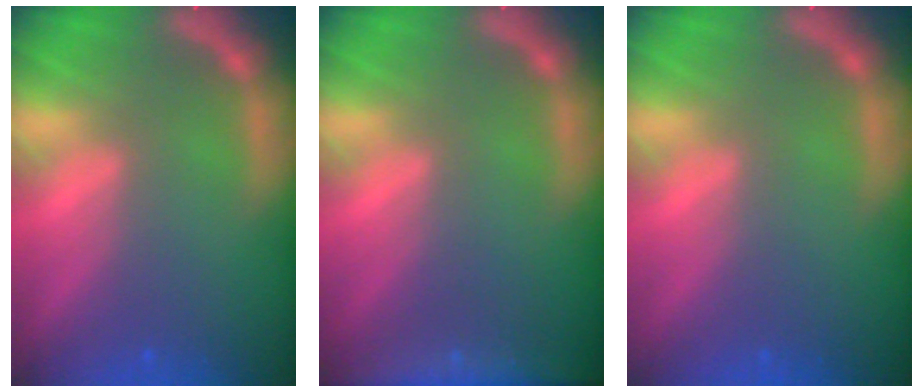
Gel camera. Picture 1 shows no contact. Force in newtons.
{"total": 7.0}
{"total": 0.0}